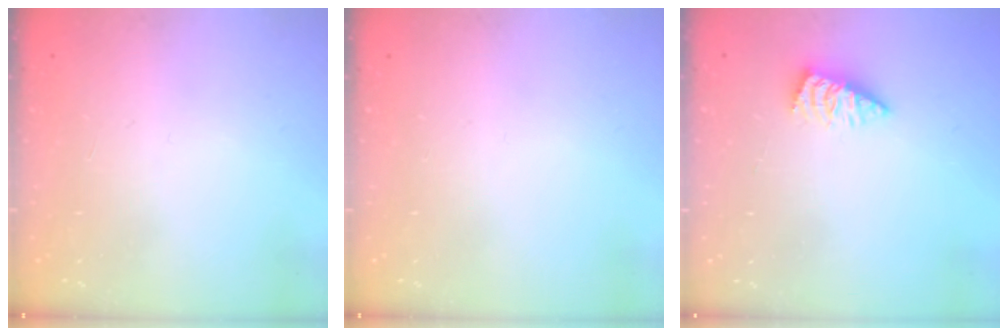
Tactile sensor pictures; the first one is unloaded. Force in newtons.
{"total": 0.0}
{"total": 1.7, "press": 1.7, "slide": 0.1}